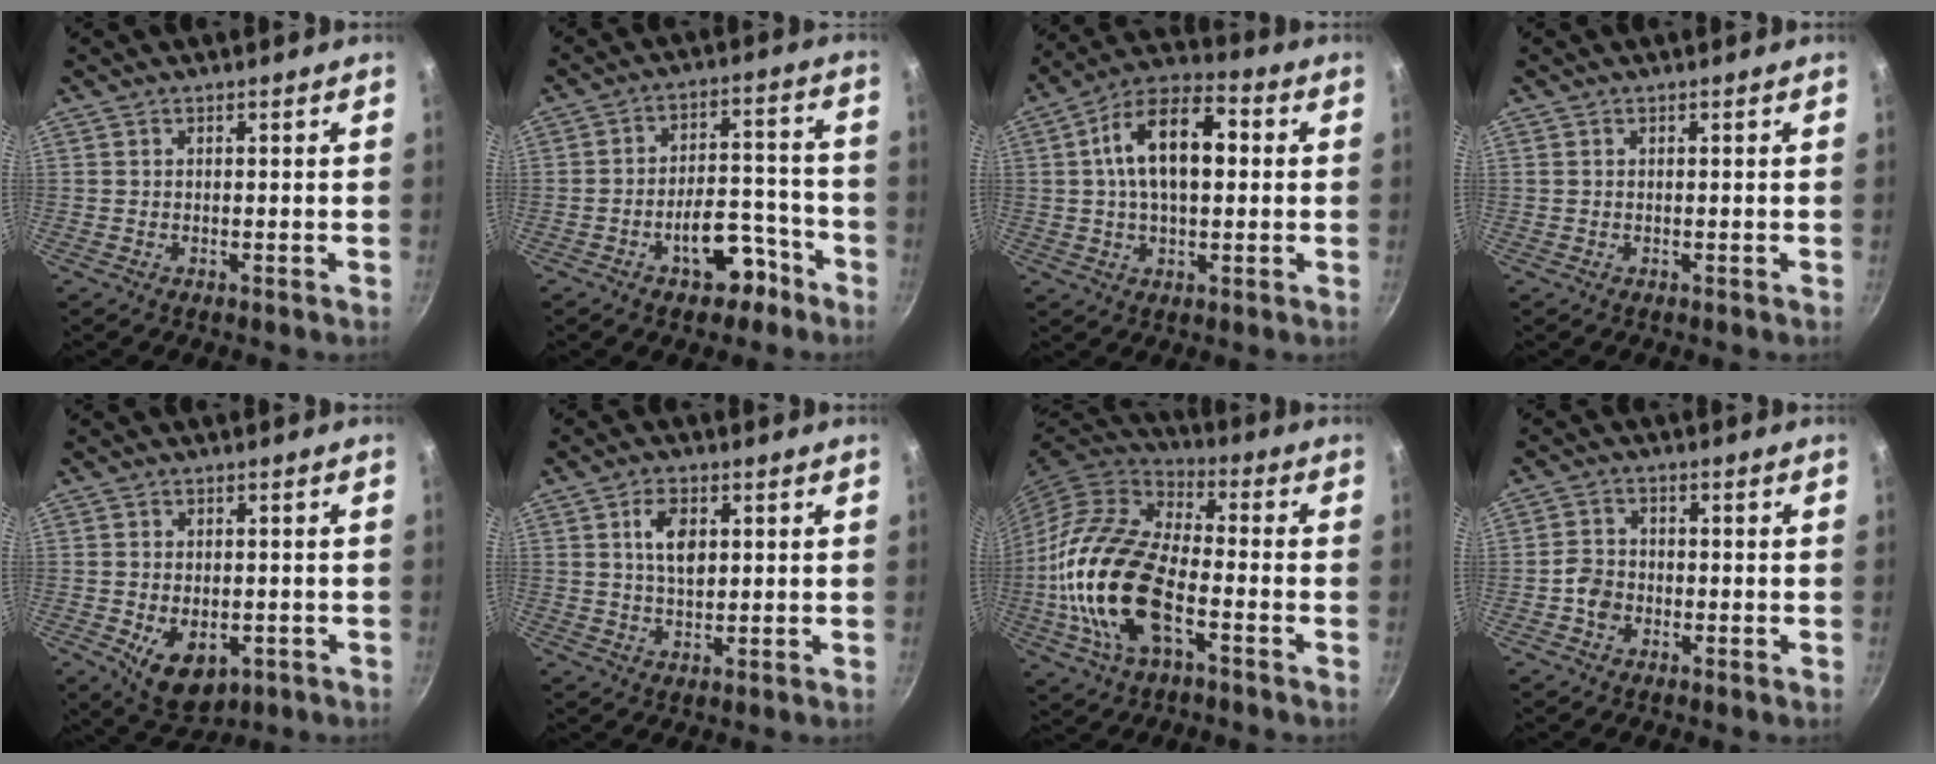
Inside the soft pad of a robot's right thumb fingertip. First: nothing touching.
{"total": 9.9, "force": [-5.5, 5.4, 6.2], "torque": [-0.076, 0.061, -0.081]}
{"total": 15.2, "force": [2.2, 8.1, 12.6], "torque": [-0.210, 0.027, 0.030]}
{"total": 0.0}
{"total": 9.0, "force": [-2.8, 5.6, 6.4], "torque": [-0.091, 0.001, -0.029]}
{"total": 6.0, "force": [1.7, 3.5, 4.6], "torque": [-0.072, -0.006, 0.029]}
{"total": 21.1, "force": [-5.3, 10.7, 17.5], "torque": [-0.360, 0.021, -0.101]}
{"total": 4.4, "force": [-1.3, 3.5, 2.3], "torque": [-0.031, 0.013, -0.030]}